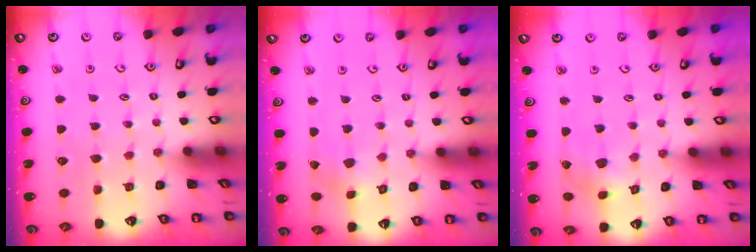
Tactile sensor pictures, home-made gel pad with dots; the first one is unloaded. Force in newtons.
{"total": 0.6, "press": 0.5, "slide": 0.2}
{"total": 3.0, "press": 2.9, "slide": 0.5}